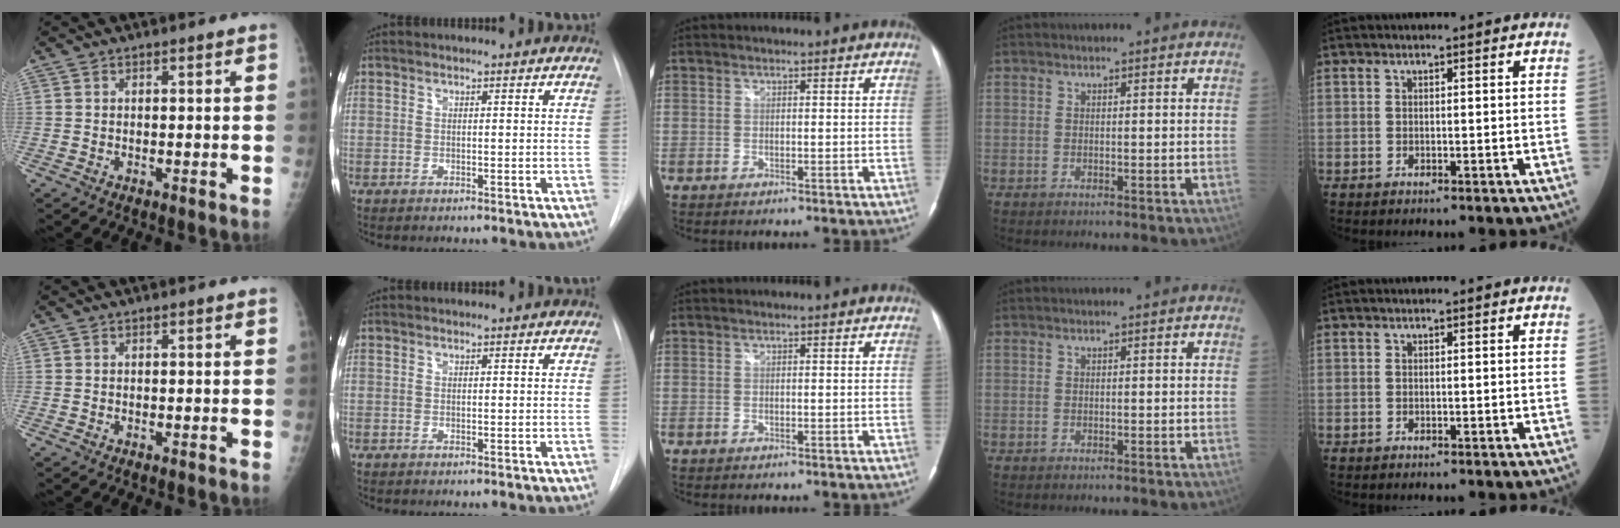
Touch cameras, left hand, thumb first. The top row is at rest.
{}